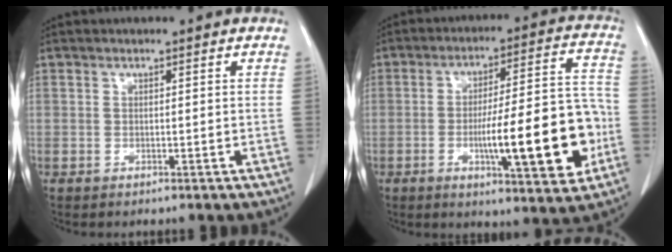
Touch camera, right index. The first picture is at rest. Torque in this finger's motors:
{"motor_torque": [1.18, -0.67, 0.70, 0.16]}